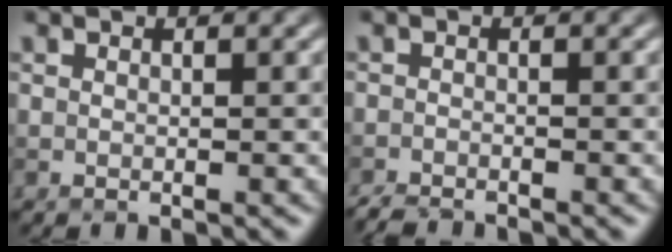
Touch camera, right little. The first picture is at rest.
{"total": 2.0, "force": [-2.0, 0.1, 0.4], "torque": [-0.006, -0.007, -0.039]}